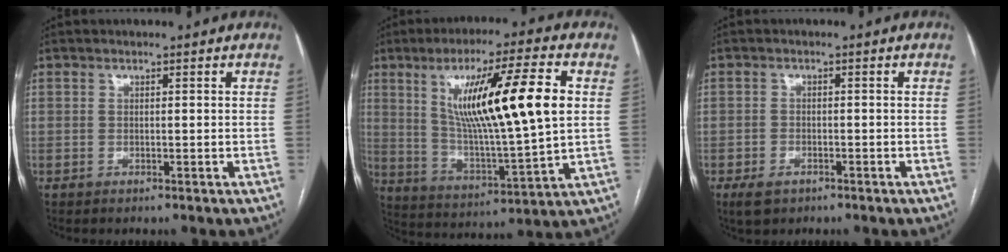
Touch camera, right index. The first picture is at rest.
{"total": 19.2, "force": [4.8, 1.3, 18.5], "torque": [-0.318, -0.001, 0.078]}
{"total": 3.2, "force": [-2.0, 1.9, 1.7], "torque": [-0.033, -0.001, -0.025]}